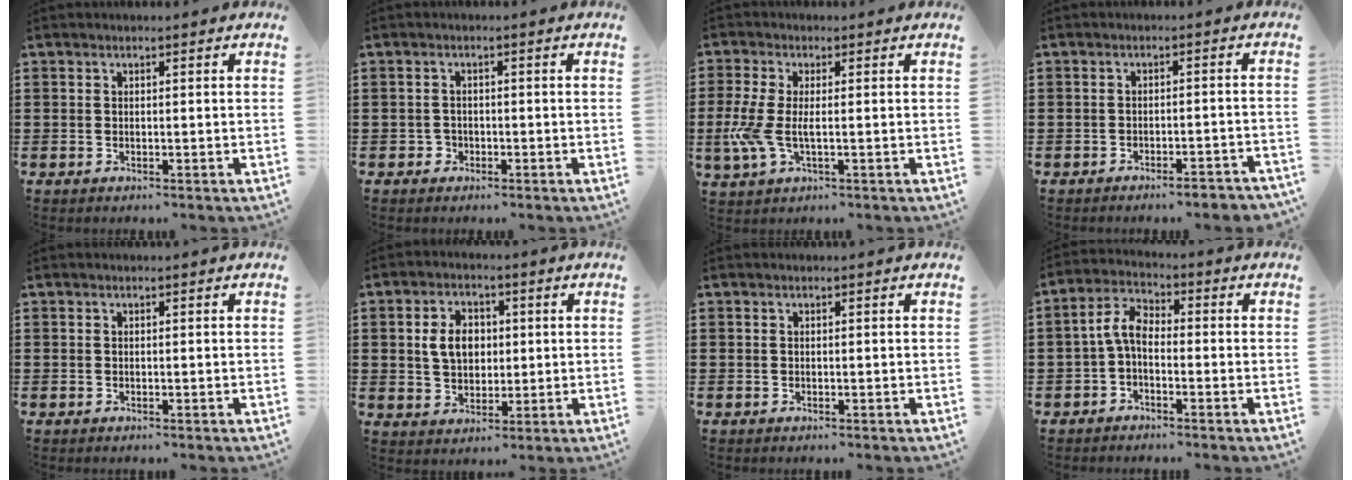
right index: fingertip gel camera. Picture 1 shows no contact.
{"total": 1.3, "force": [-0.8, 1.1, 0.1], "torque": [-0.007, 0.000, -0.019]}
{"total": 5.7, "force": [-0.9, 2.2, 5.2], "torque": [-0.126, -0.011, -0.020]}
{"total": 2.3, "force": [-2.1, 0.1, 0.9], "torque": [-0.017, 0.001, -0.043]}
{"total": 0.0}
{"total": 6.0, "force": [0.8, 4.4, 4.0], "torque": [-0.089, 0.010, 0.008]}
{"total": 0.0}
{"total": 4.5, "force": [-0.9, 2.3, 3.8], "torque": [-0.095, 0.005, -0.025]}